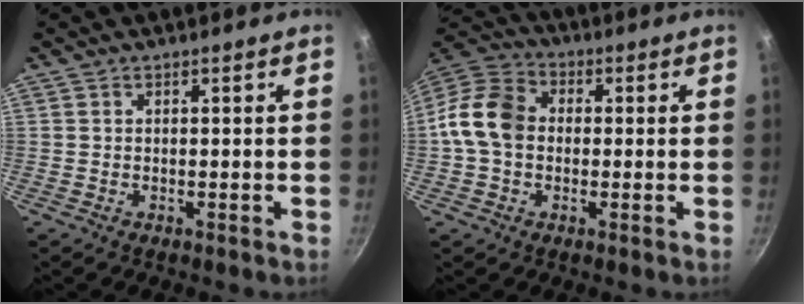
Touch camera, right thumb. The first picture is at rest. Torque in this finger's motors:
{"motor_torque": [-0.13, 0.40, 0.24, -0.22, 0.13]}